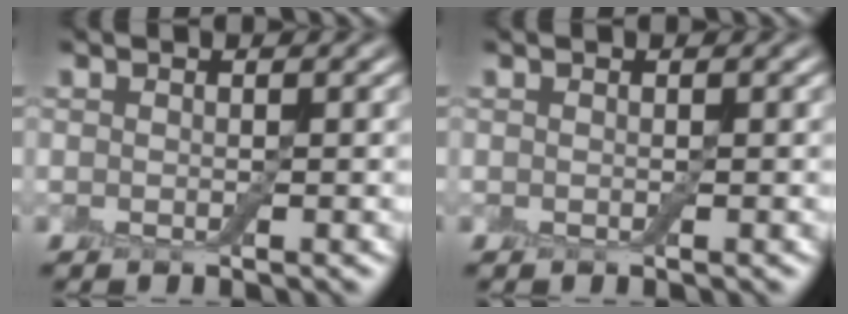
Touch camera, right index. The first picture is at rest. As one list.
[{"total": 0.0}]